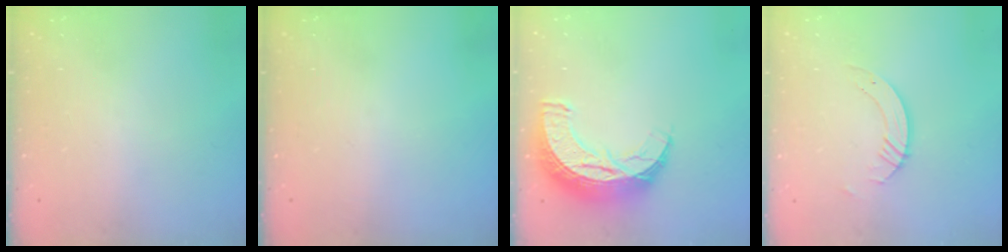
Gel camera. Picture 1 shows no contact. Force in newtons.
{"total": 0.0}
{"total": 12.7, "press": 12.7, "slide": 0.8}
{"total": 3.4, "press": 3.4, "slide": 0.1}